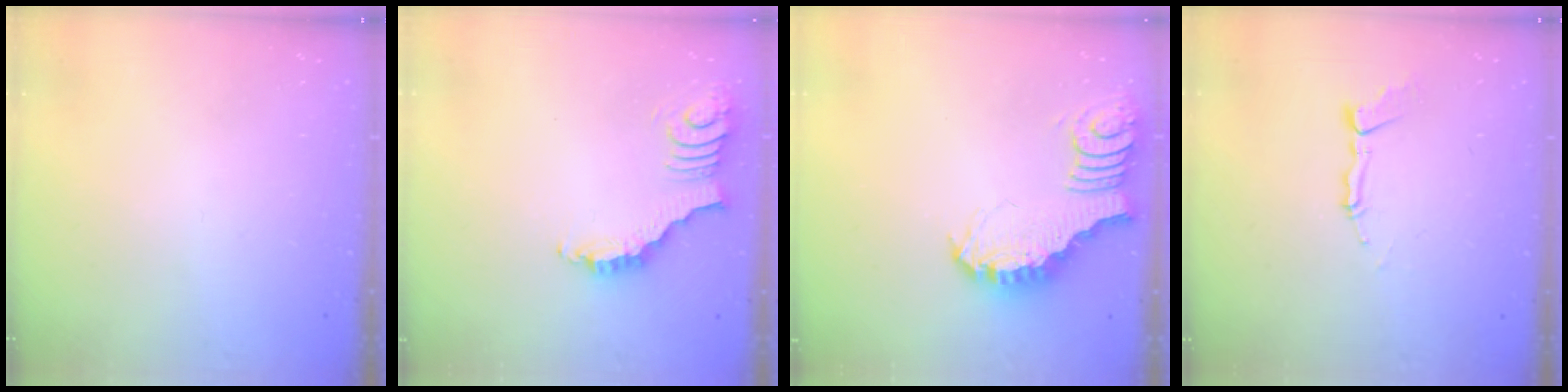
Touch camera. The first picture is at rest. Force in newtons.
{"total": 3.6, "press": 3.6, "slide": 0.7}
{"total": 3.9, "press": 3.8, "slide": 0.6}
{"total": 5.4, "press": 5.4, "slide": 0.3}